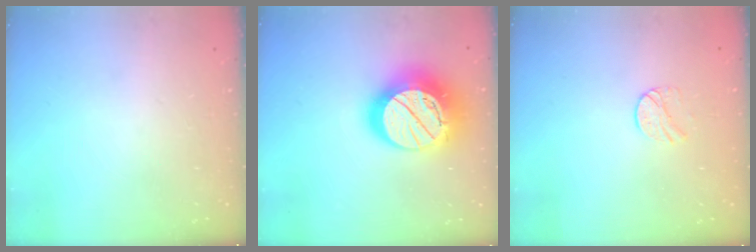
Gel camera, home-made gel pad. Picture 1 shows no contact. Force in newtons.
{"total": 24.1, "press": 24.1, "slide": 1.9}
{"total": 6.6, "press": 6.6, "slide": 0.5}